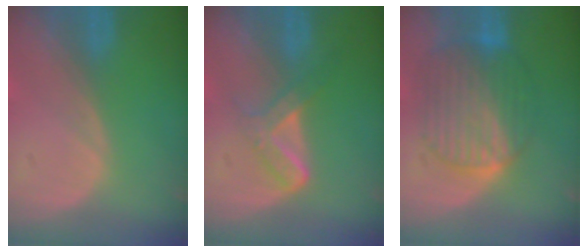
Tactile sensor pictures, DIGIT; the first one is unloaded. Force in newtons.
{"total": 5.5, "press": 4.7, "slide": 2.8}
{"total": 9.2, "press": 9.2, "slide": 0.7}